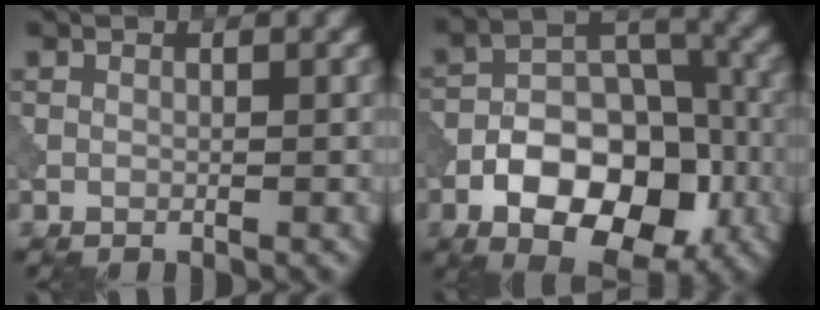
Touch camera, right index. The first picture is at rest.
{"total": 10.4, "force": [-4.4, 6.2, 7.1], "torque": [-0.112, 0.000, -0.074]}